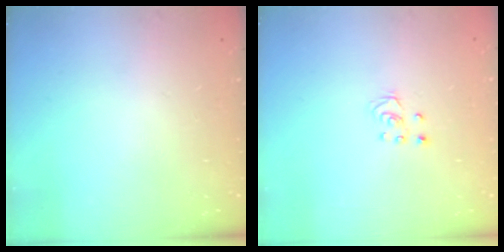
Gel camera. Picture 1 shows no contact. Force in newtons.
{"total": 2.5, "press": 2.5, "slide": 0.2}